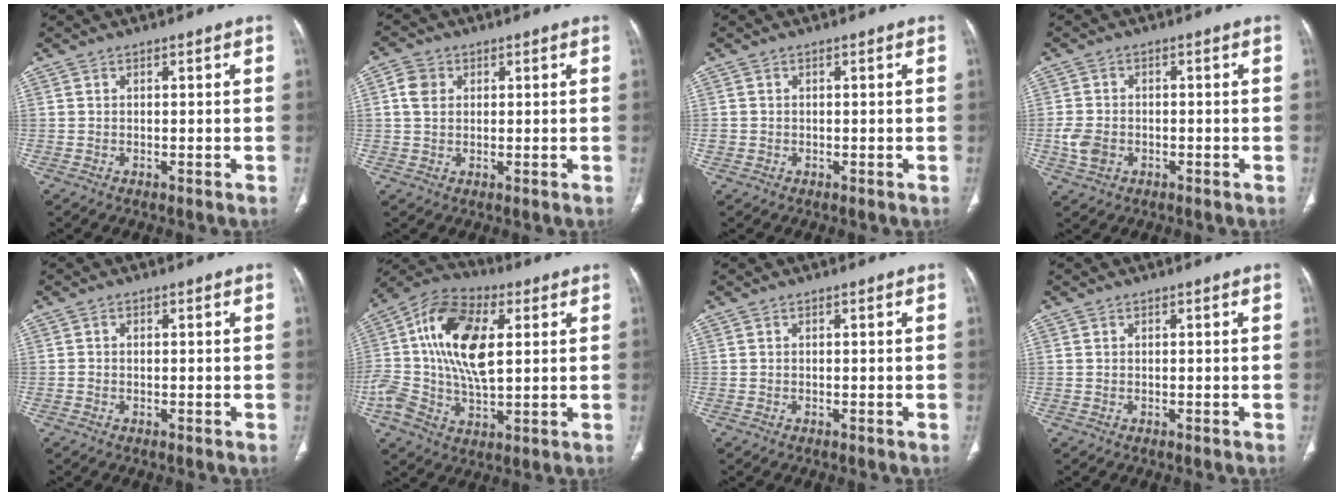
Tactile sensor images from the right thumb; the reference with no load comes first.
{"total": 4.4, "force": [1.1, 3.5, 2.4], "torque": [-0.039, 0.005, 0.019]}
{"total": 1.3, "force": [-0.1, 1.2, 0.3], "torque": [-0.005, 0.002, 0.000]}
{"total": 4.5, "force": [-1.3, 3.5, 2.6], "torque": [-0.051, 0.006, -0.023]}
{"total": 0.5, "force": [-0.1, 0.4, 0.3], "torque": [-0.007, -0.001, -0.003]}
{"total": 18.9, "force": [3.1, 10.1, 15.6], "torque": [-0.304, 0.016, 0.047]}
{"total": 0.0}
{"total": 0.0}